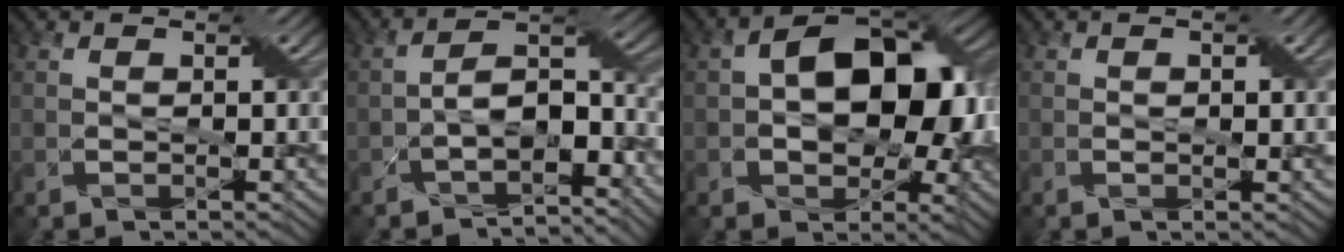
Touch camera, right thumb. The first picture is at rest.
{"total": 7.1, "force": [-4.2, 3.5, 4.5], "torque": [-0.065, 0.000, -0.079]}
{"total": 13.7, "force": [0.8, 8.6, 10.7], "torque": [-0.150, 0.011, 0.006]}
{"total": 2.4, "force": [0.4, 0.5, 2.3], "torque": [-0.038, 0.003, 0.006]}